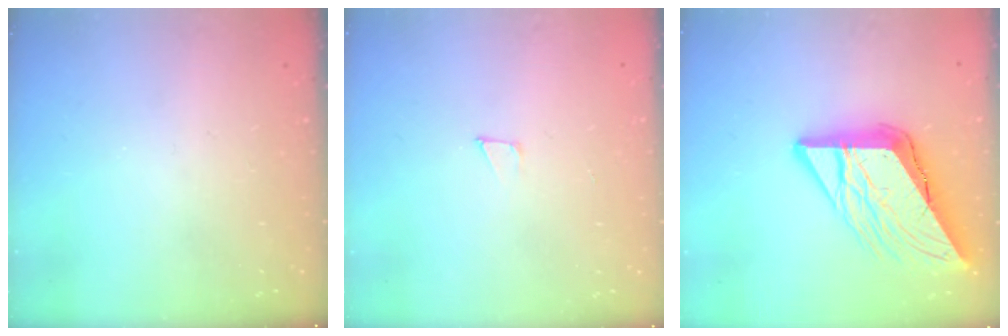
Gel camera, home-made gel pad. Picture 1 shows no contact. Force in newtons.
{"total": 3.2, "press": 3.2, "slide": 0.2}
{"total": 15.9, "press": 15.8, "slide": 1.7}